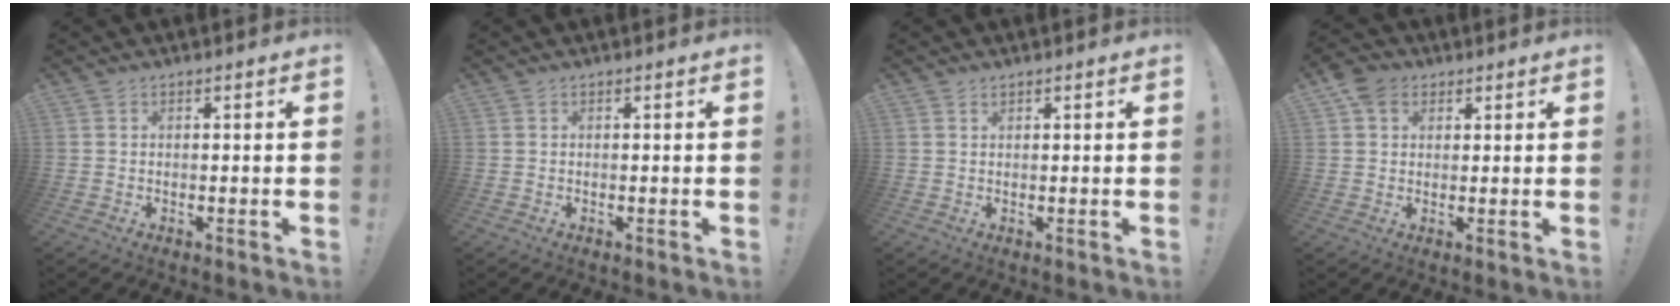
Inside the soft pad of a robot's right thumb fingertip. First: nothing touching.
{"total": 0.0}
{"total": 0.6, "force": [0.5, 0.2, 0.2], "torque": [-0.002, -0.001, 0.010]}
{"total": 6.0, "force": [2.6, 4.6, 2.7], "torque": [-0.051, 0.003, 0.054]}